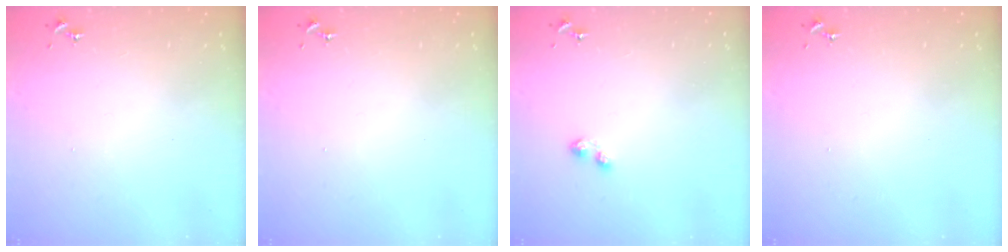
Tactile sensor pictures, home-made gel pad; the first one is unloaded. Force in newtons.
{"total": 0.0}
{"total": 4.4, "press": 4.4, "slide": 0.5}
{"total": 0.0}